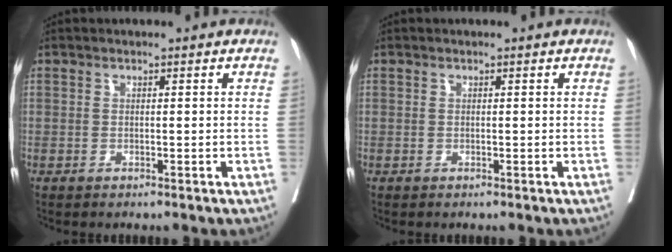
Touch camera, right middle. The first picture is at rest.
{"total": 0.0}